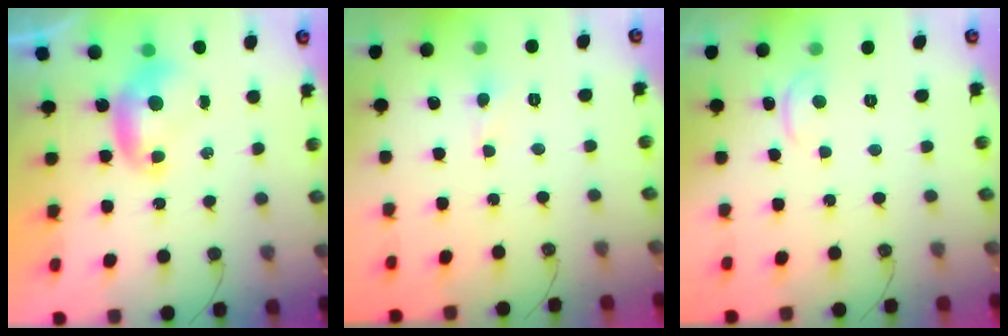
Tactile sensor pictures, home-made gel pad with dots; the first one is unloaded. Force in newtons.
{"total": 1.6, "press": 1.5, "slide": 0.5}
{"total": 1.0, "press": 0.9, "slide": 0.4}